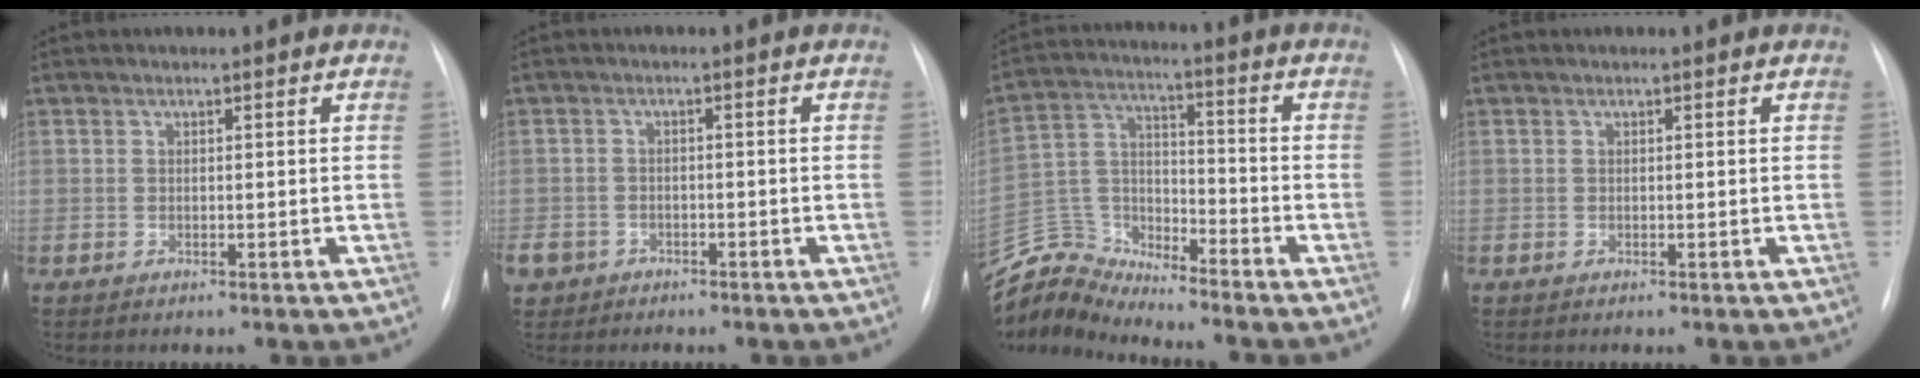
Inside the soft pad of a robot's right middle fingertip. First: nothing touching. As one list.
[{"total": 6.7, "force": [-4.1, 5.1, 1.3], "torque": [-0.047, 0.000, -0.067]}, {"total": 9.1, "force": [-8.9, 0.1, -1.5], "torque": [0.018, 0.041, -0.176]}, {"total": 0.0}]